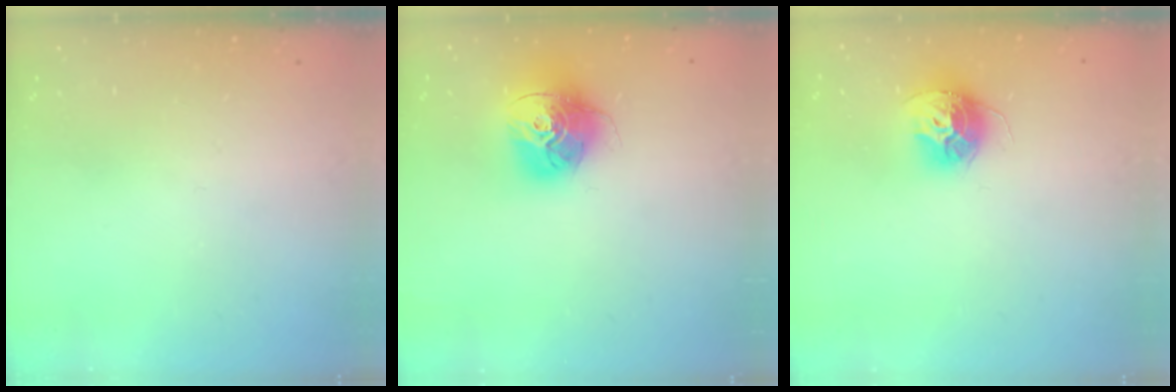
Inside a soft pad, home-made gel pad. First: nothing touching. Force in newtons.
{"total": 15.3, "press": 15.2, "slide": 1.8}
{"total": 12.2, "press": 12.1, "slide": 1.1}